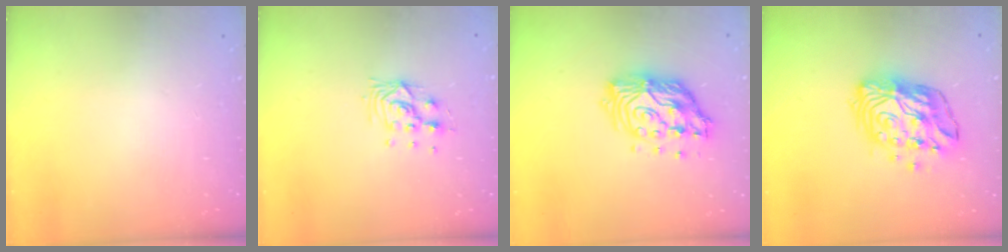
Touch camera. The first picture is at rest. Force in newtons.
{"total": 8.3, "press": 8.3, "slide": 0.7}
{"total": 14.5, "press": 14.4, "slide": 1.2}
{"total": 14.9, "press": 14.8, "slide": 1.4}